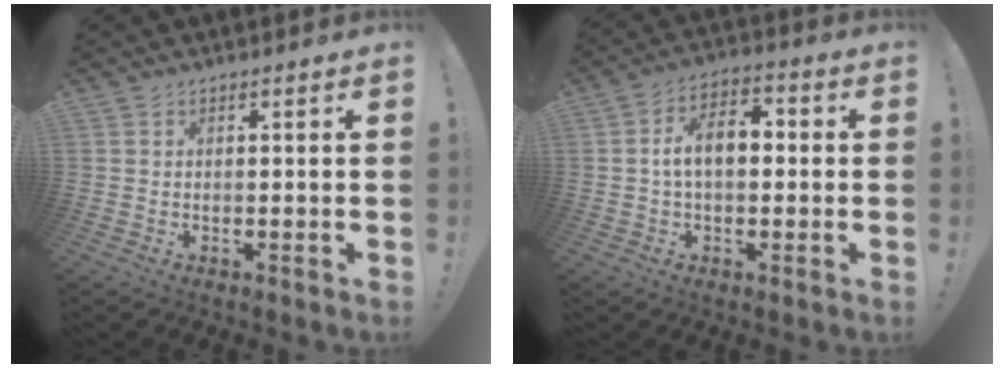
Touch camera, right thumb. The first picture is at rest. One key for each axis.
{"total": 9.7, "fx": 0.2, "fy": 5.5, "fz": 8.0, "tx": -0.127, "ty": 0.010, "tz": 0.003}